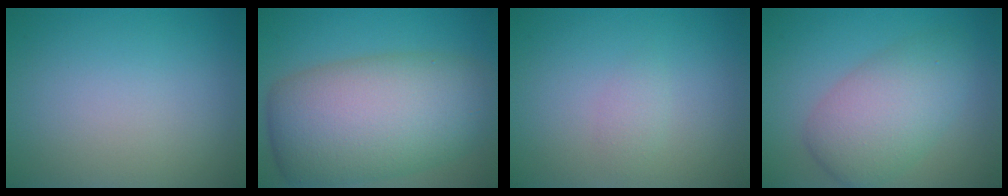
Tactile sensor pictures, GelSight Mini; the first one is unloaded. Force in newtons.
{"total": 10.1, "press": 10.0, "slide": 0.7}
{"total": 1.0, "press": 1.0, "slide": 0.1}
{"total": 5.8, "press": 5.8, "slide": 0.3}